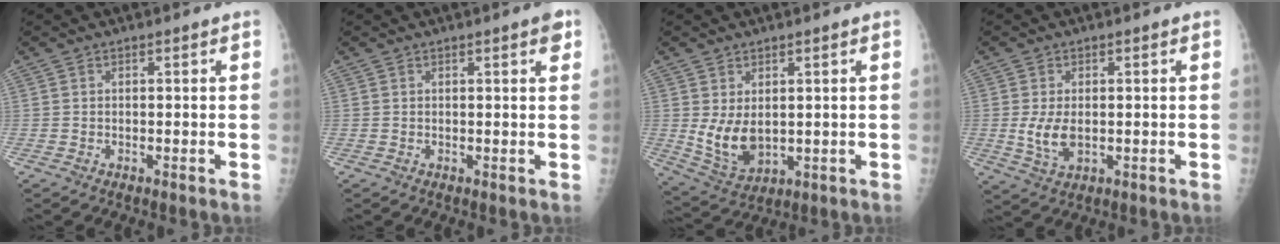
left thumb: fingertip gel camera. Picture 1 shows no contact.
{"total": 2.1, "force": [1.1, 0.3, 1.8], "torque": [-0.022, -0.002, 0.012]}
{"total": 7.4, "force": [0.7, 4.7, 5.7], "torque": [-0.092, -0.020, 0.033]}
{"total": 5.0, "force": [-0.3, 2.8, 4.1], "torque": [-0.083, -0.010, -0.001]}